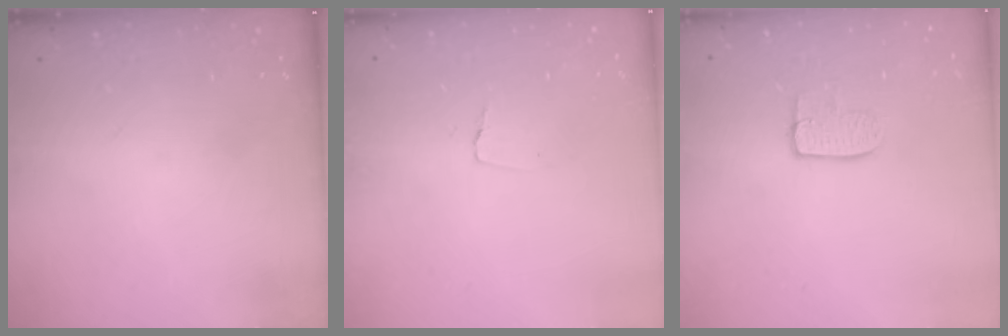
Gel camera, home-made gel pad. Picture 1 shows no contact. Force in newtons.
{"total": 2.6, "press": 2.6, "slide": 0.2}
{"total": 6.9, "press": 6.9, "slide": 0.2}